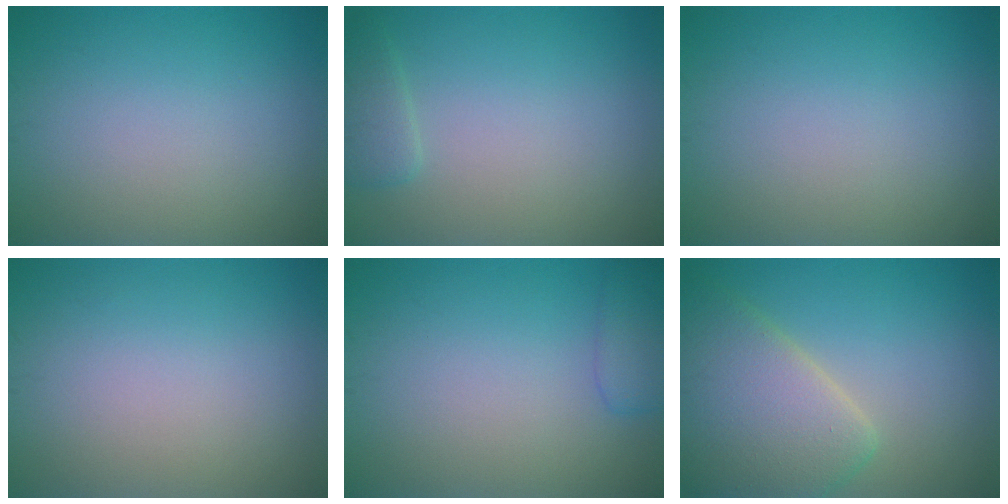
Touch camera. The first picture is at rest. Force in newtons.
{"total": 1.6, "press": 1.6, "slide": 0.2}
{"total": 0.0}
{"total": 0.0}
{"total": 2.3, "press": 2.3, "slide": 0.2}
{"total": 7.3, "press": 7.3, "slide": 0.6}